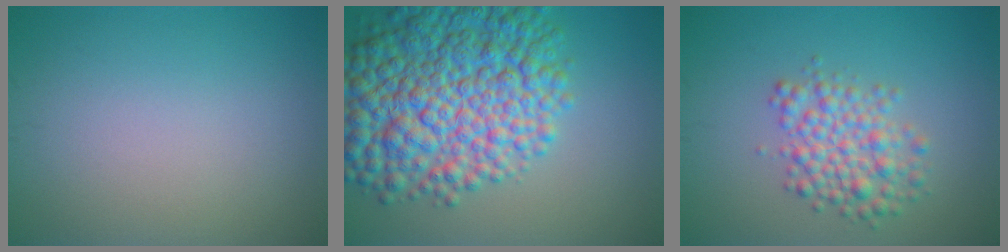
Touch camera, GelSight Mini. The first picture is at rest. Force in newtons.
{"total": 12.1, "press": 12.1, "slide": 0.4}
{"total": 4.0, "press": 4.0, "slide": 0.1}